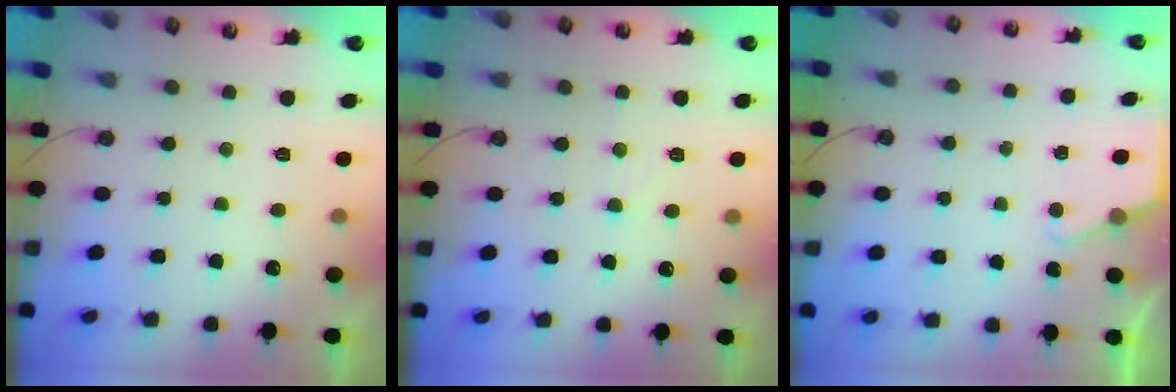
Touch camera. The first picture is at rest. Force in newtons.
{"total": 5.5, "press": 5.4, "slide": 0.7}
{"total": 2.7, "press": 2.7, "slide": 0.4}